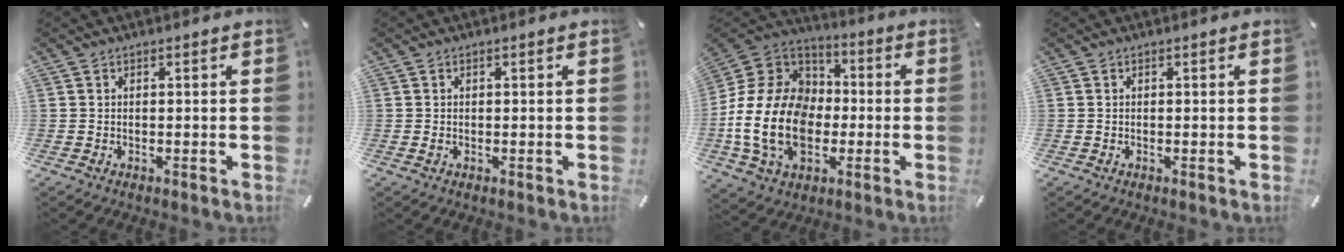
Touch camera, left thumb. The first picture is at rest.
{"total": 0.6, "force": [0.0, 0.4, 0.4], "torque": [-0.009, 0.001, -0.001]}
{"total": 21.5, "force": [-4.3, 16.5, 13.2], "torque": [-0.294, 0.023, -0.070]}
{"total": 0.0}